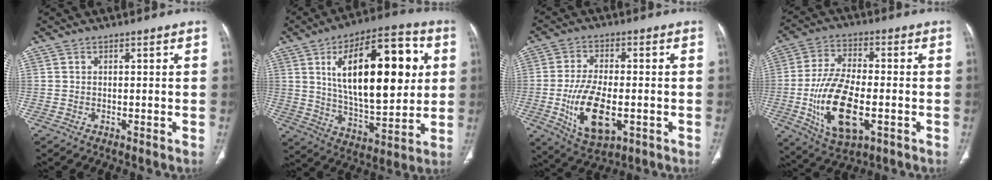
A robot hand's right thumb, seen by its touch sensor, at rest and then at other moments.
{"total": 25.6, "force": [6.0, 11.3, 22.2], "torque": [-0.318, -0.012, 0.093]}
{"total": 12.7, "force": [-3.0, 6.2, 10.7], "torque": [-0.200, -0.003, -0.042]}
{"total": 16.2, "force": [-3.9, 7.6, 13.8], "torque": [-0.263, 0.005, -0.060]}